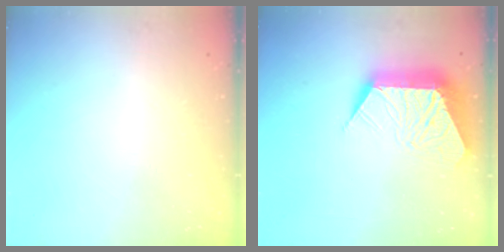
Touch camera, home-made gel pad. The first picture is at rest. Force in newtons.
{"total": 14.4, "press": 14.4, "slide": 1.2}